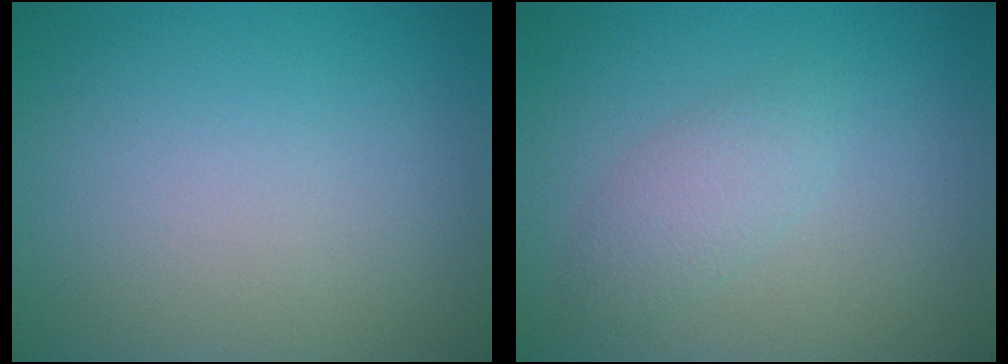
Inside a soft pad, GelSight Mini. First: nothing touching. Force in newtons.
{"total": 2.1, "press": 2.1, "slide": 0.0}